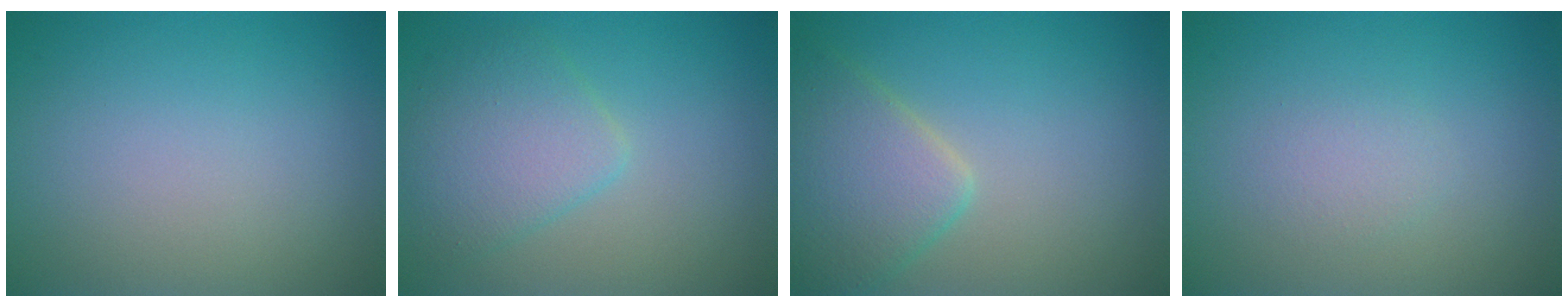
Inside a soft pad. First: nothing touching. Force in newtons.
{"total": 4.0, "press": 4.0, "slide": 0.0}
{"total": 4.9, "press": 4.9, "slide": 0.3}
{"total": 1.2, "press": 1.2, "slide": 0.0}